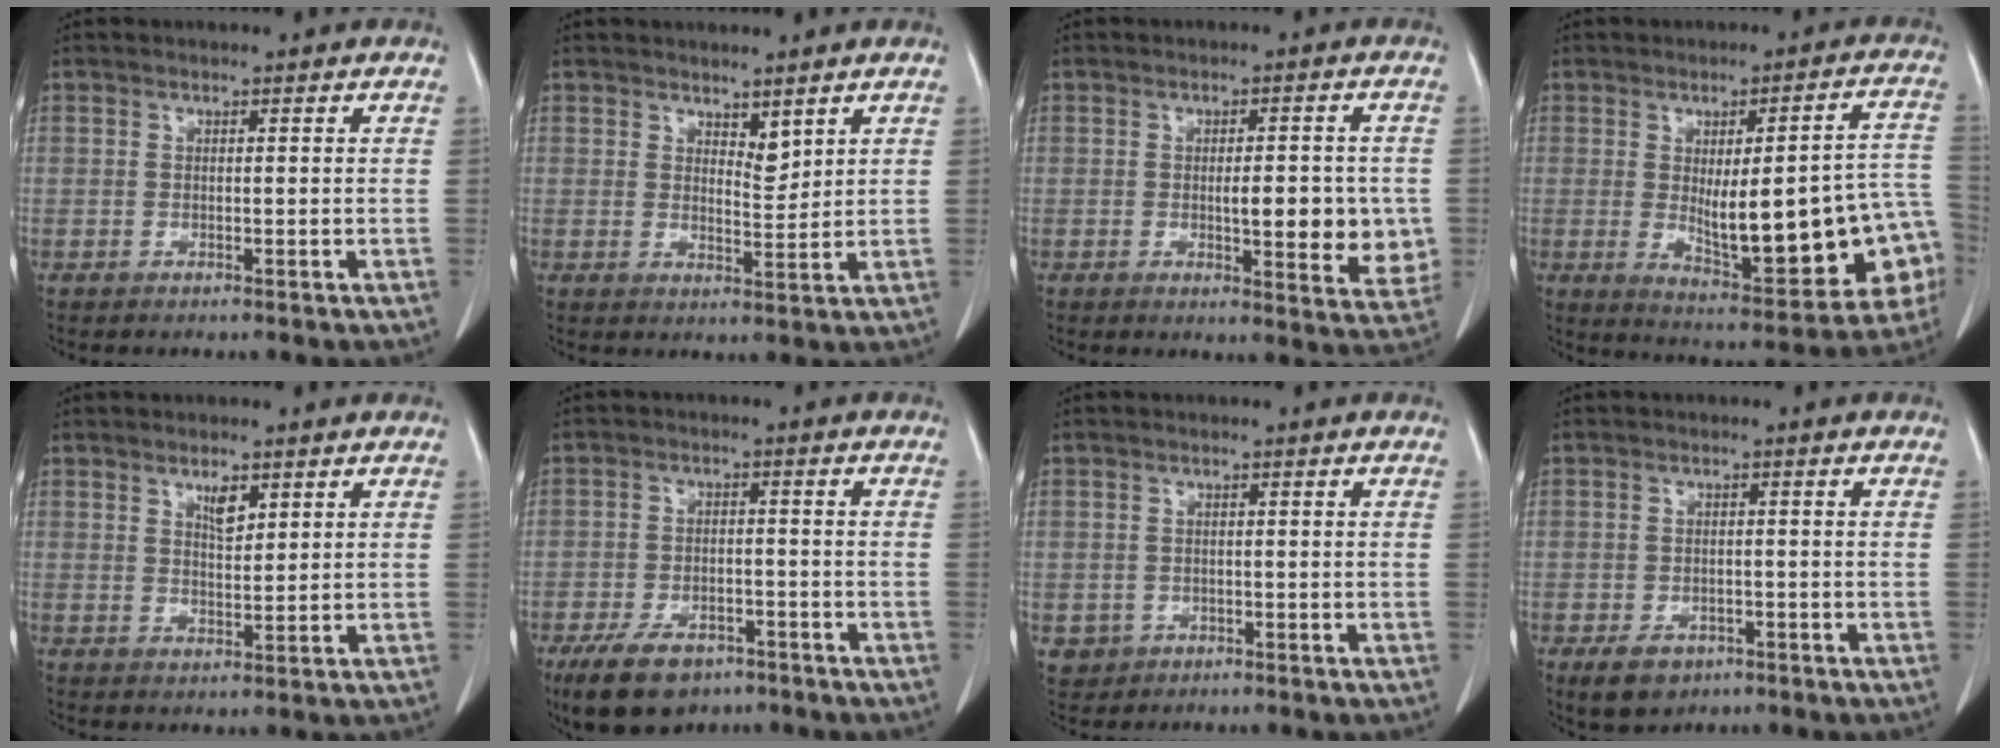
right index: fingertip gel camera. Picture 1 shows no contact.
{"total": 2.9, "force": [2.1, 1.1, 1.6], "torque": [-0.026, -0.009, 0.043]}
{"total": 9.3, "force": [-0.9, 2.8, 8.8], "torque": [-0.104, -0.009, -0.006]}
{"total": 21.0, "force": [-3.1, 5.0, 20.2], "torque": [-0.213, 0.018, -0.012]}
{"total": 3.0, "force": [1.8, 1.1, 2.2], "torque": [-0.040, -0.003, 0.034]}
{"total": 8.8, "force": [-6.0, 4.7, 4.4], "torque": [-0.083, -0.003, -0.095]}
{"total": 2.9, "force": [-0.9, 2.8, 0.3], "torque": [0.000, 0.006, -0.010]}
{"total": 4.6, "force": [-2.6, 3.3, 1.9], "torque": [-0.033, 0.000, -0.031]}